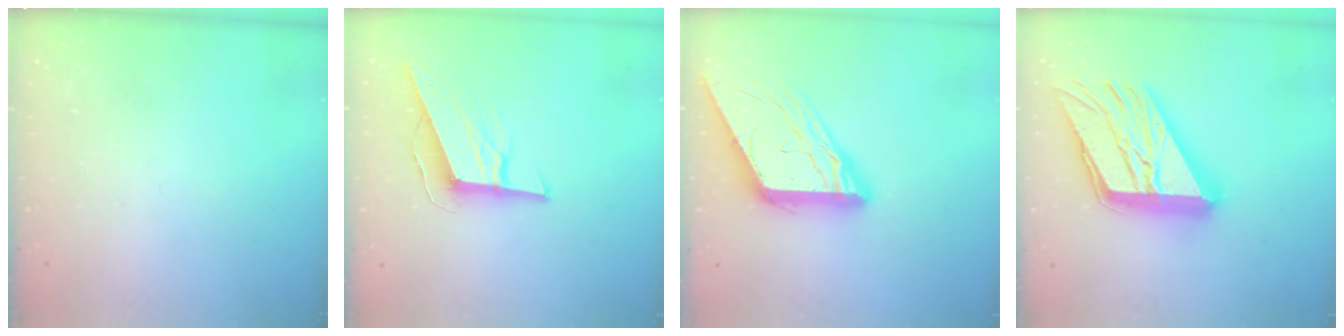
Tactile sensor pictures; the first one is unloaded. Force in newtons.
{"total": 10.1, "press": 10.0, "slide": 1.6}
{"total": 13.1, "press": 13.1, "slide": 1.3}
{"total": 28.7, "press": 28.6, "slide": 3.0}